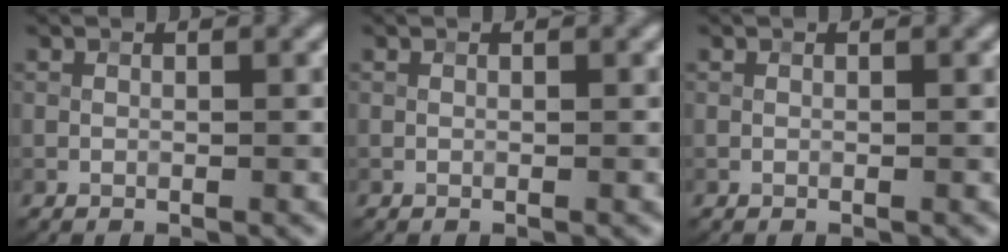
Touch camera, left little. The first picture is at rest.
{"total": 0.0}
{"total": 0.0}